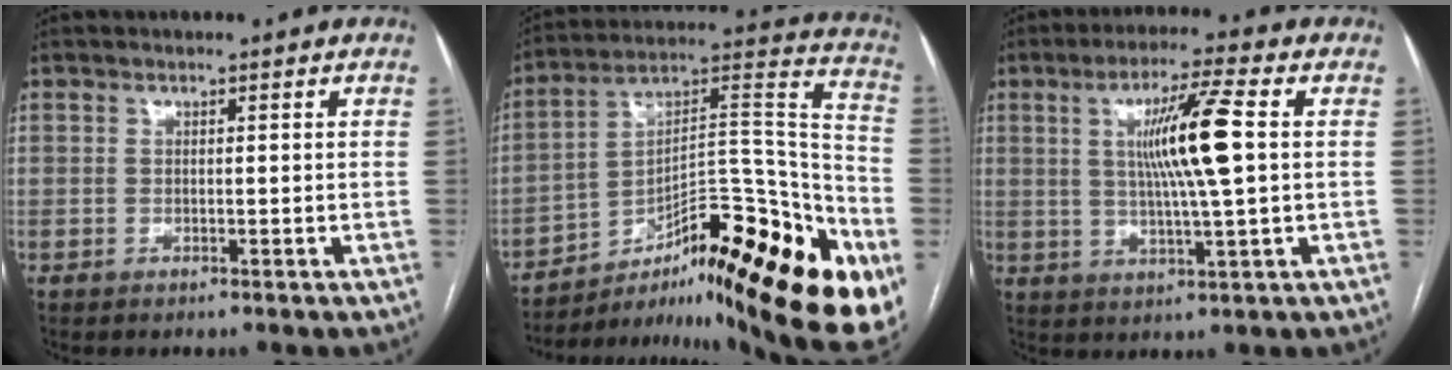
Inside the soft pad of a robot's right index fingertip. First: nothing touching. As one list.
[{"total": 31.4, "force": [-18.2, 5.3, 25.0], "torque": [-0.295, 0.020, -0.269]}, {"total": 10.4, "force": [1.6, -0.2, 10.3], "torque": [-0.184, 0.001, 0.028]}]